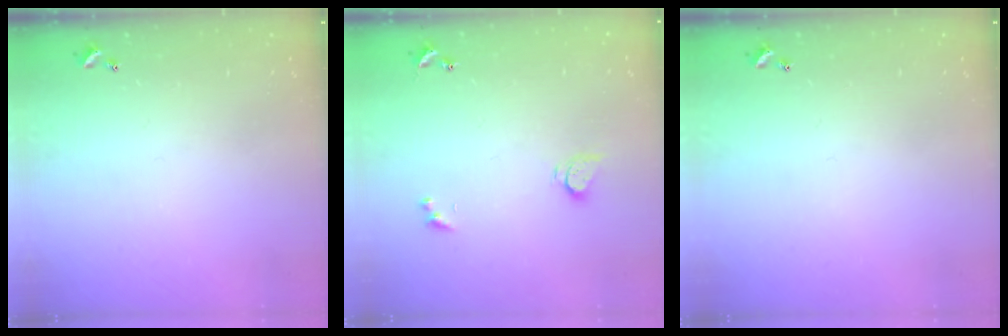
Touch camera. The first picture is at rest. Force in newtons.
{"total": 2.6, "press": 2.6, "slide": 0.2}
{"total": 0.0}